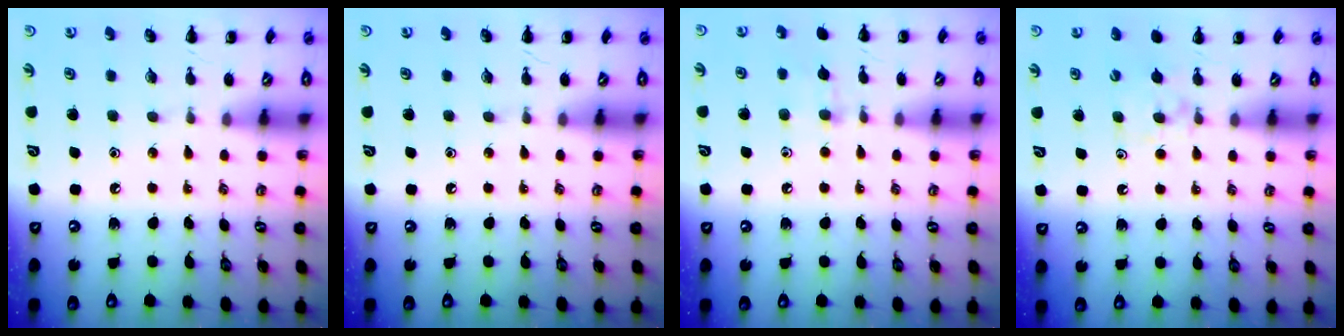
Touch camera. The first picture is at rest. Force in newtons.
{"total": 0.0}
{"total": 7.0, "press": 6.5, "slide": 2.4}
{"total": 5.1, "press": 4.8, "slide": 1.6}